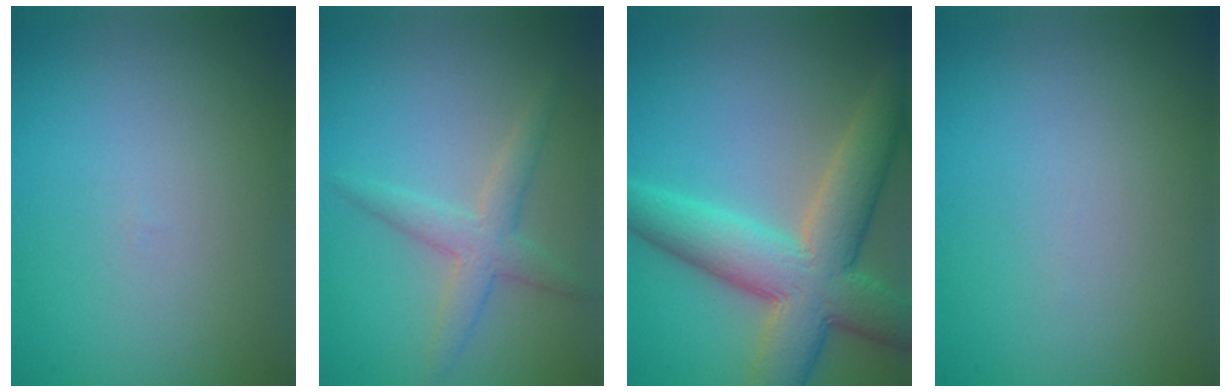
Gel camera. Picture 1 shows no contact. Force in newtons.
{"total": 3.0, "press": 3.0, "slide": 0.1}
{"total": 9.7, "press": 9.7, "slide": 0.4}
{"total": 0.0}